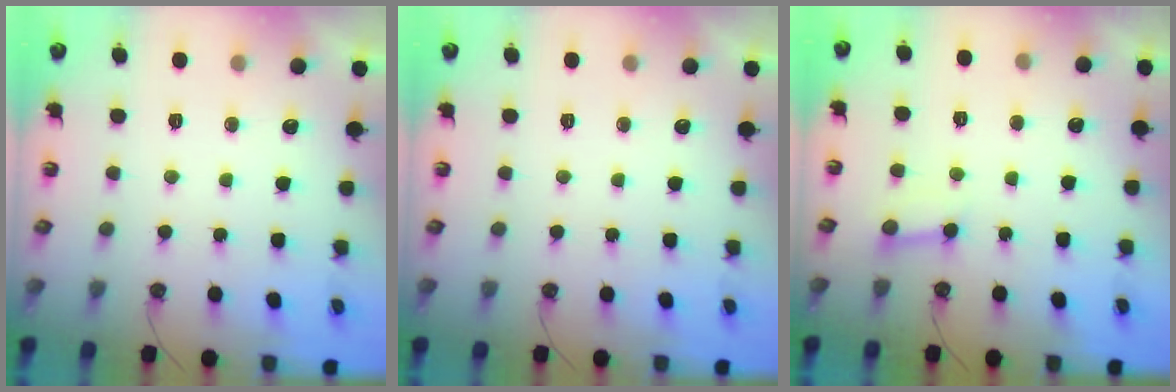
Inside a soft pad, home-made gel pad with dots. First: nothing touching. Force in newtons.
{"total": 0.0}
{"total": 4.4, "press": 4.4, "slide": 0.4}